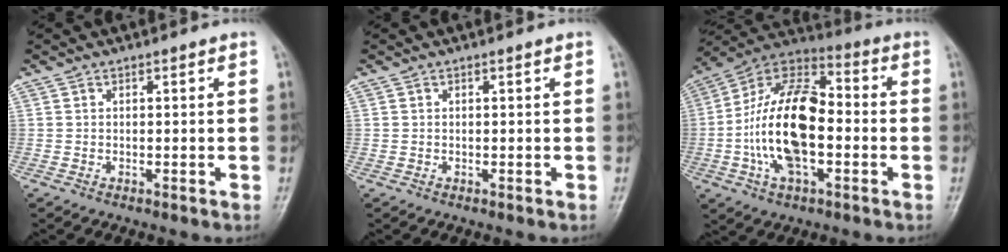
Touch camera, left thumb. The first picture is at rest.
{"total": 0.0}
{"total": 19.4, "force": [-2.4, 10.3, 16.3], "torque": [-0.293, 0.033, -0.051]}